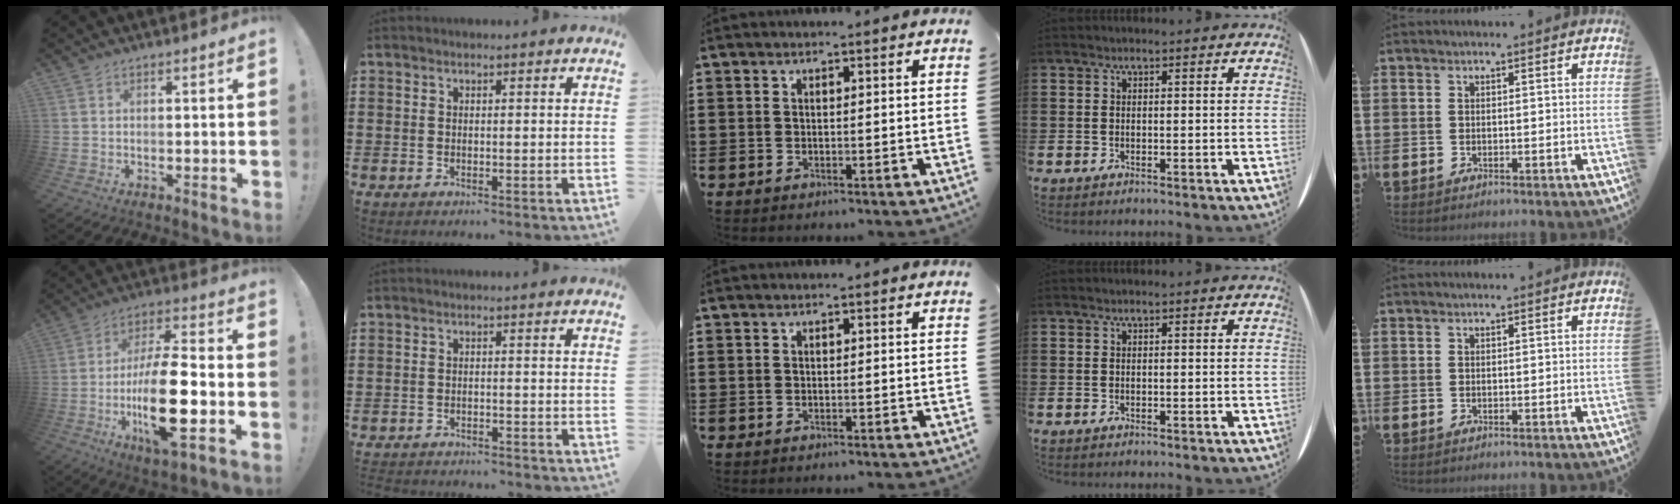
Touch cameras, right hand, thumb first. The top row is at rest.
{"thumb": {"total": 21.1, "force": [-5.3, 6.7, 19.3], "torque": [-0.365, 0.008, -0.087]}, "index": {"total": 1.8, "force": [-1.8, 0.2, -0.1], "torque": [-0.004, 0.002, -0.040]}}